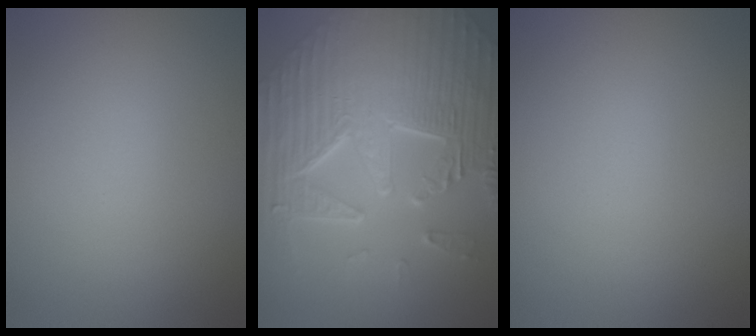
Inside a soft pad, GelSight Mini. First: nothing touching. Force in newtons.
{"total": 10.7, "press": 7.3, "slide": 7.8}
{"total": 0.0}